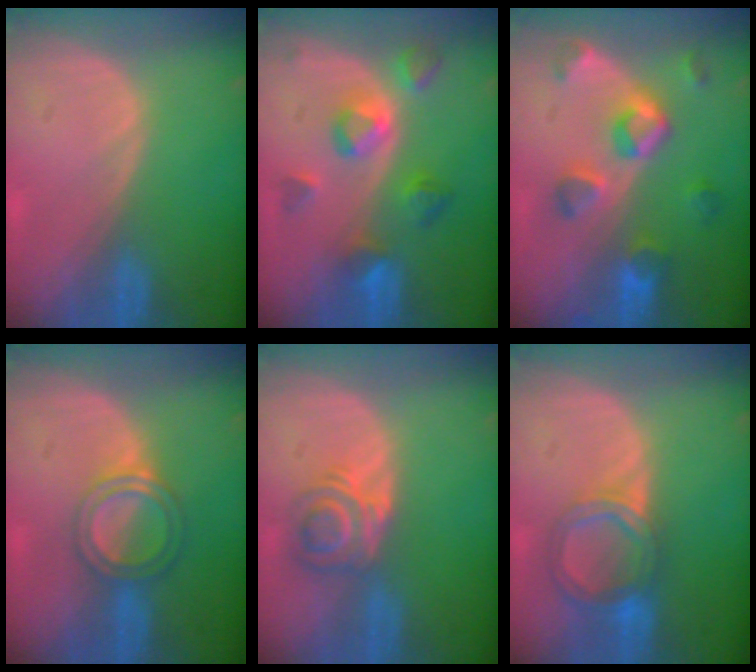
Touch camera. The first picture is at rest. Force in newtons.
{"total": 7.4, "press": 6.9, "slide": 2.8}
{"total": 7.3, "press": 7.1, "slide": 1.7}
{"total": 5.1, "press": 4.6, "slide": 2.1}
{"total": 5.8, "press": 4.9, "slide": 3.0}
{"total": 6.4, "press": 5.6, "slide": 3.0}